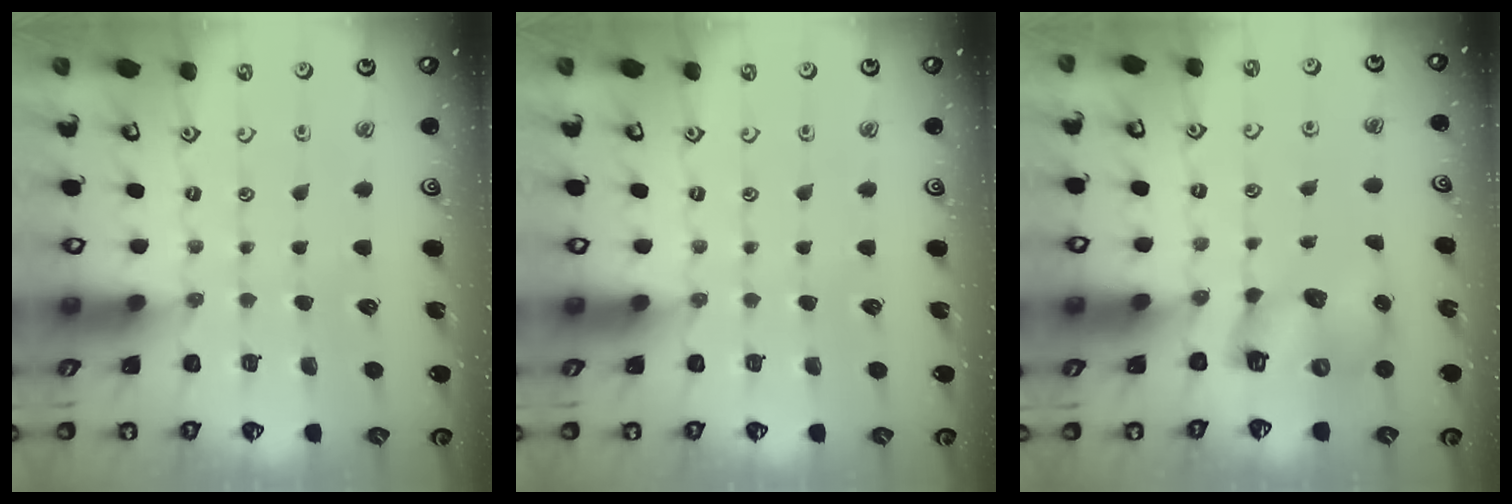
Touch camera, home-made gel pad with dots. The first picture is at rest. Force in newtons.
{"total": 0.0}
{"total": 8.8, "press": 8.7, "slide": 1.1}